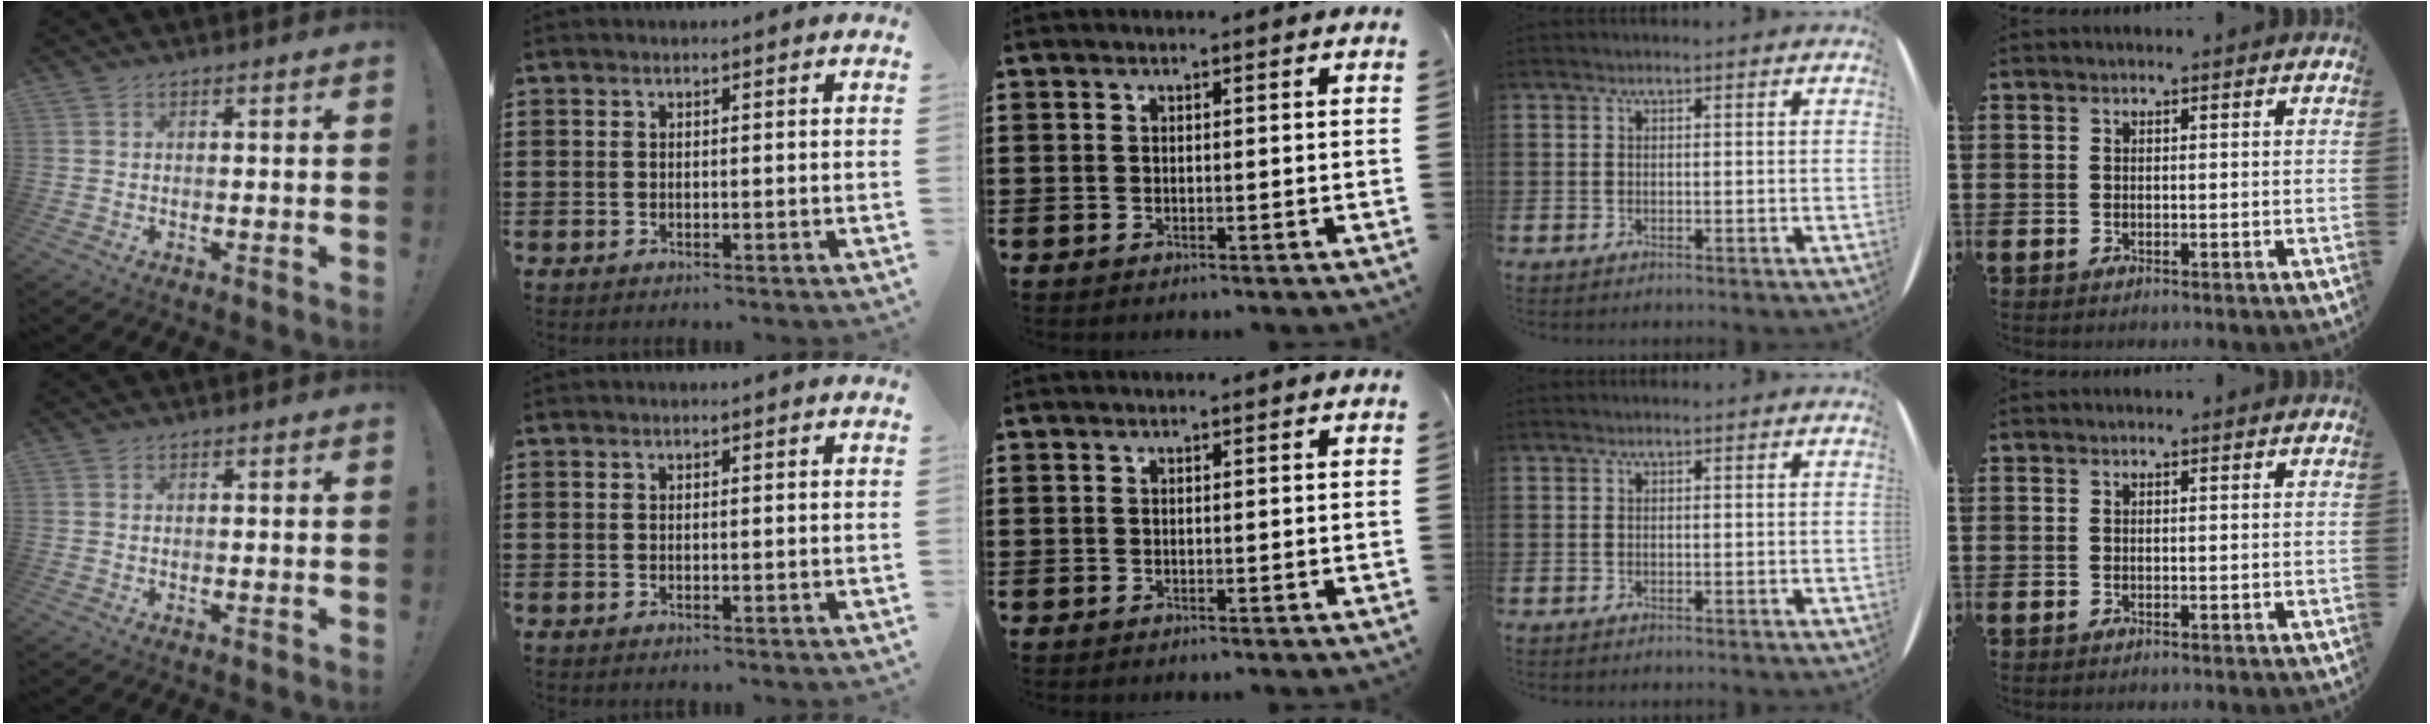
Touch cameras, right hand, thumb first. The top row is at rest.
{}